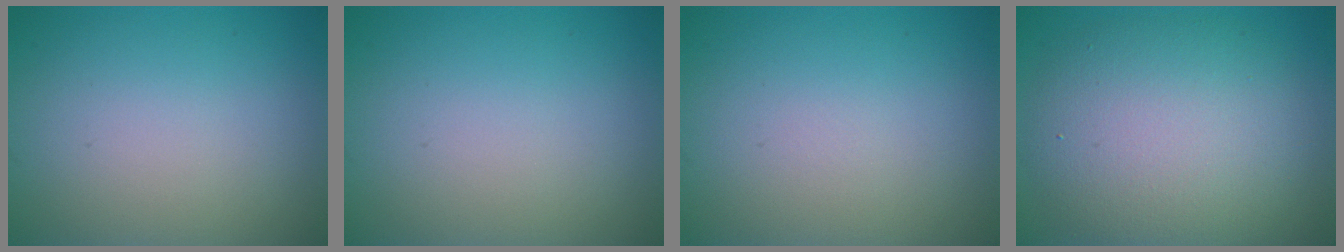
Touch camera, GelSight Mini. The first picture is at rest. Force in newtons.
{"total": 0.0}
{"total": 0.0}
{"total": 8.8, "press": 8.8, "slide": 0.3}